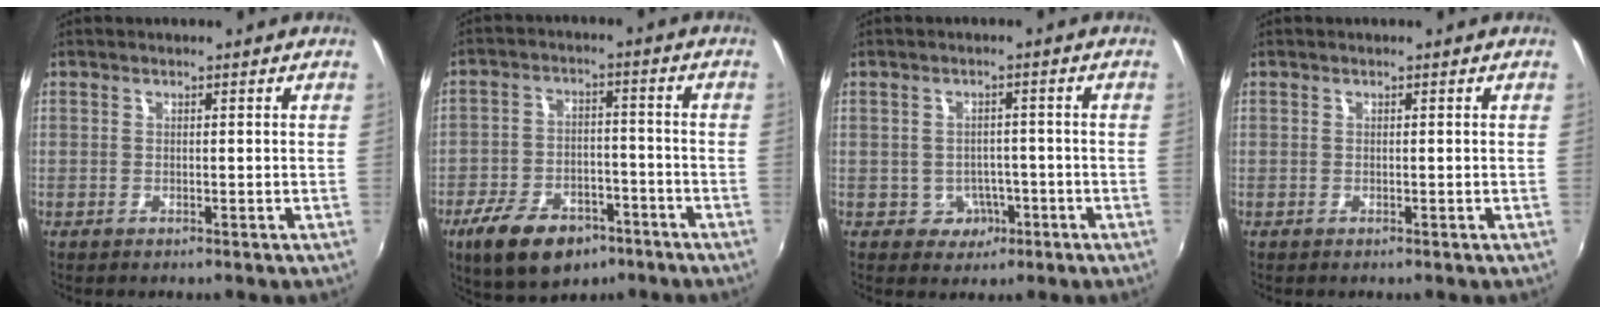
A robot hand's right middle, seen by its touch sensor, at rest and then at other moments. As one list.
[{"total": 14.3, "force": [-8.8, 7.9, 7.9], "torque": [-0.178, -0.010, -0.141]}, {"total": 4.1, "force": [-1.6, 3.7, 0.8], "torque": [-0.026, 0.008, -0.013]}, {"total": 0.0}]